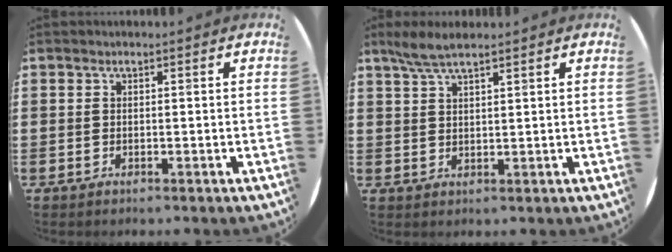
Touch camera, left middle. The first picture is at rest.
{"total": 3.7, "force": [3.0, 0.5, 2.2], "torque": [-0.048, 0.002, 0.053]}